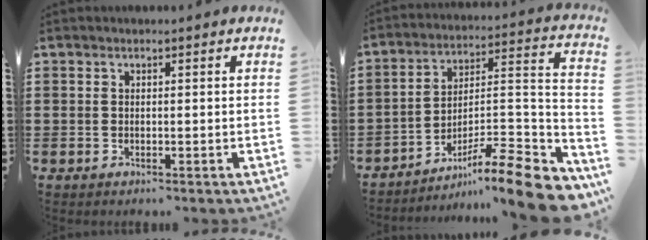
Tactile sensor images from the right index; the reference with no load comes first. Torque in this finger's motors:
{"motor_torque": [1.06, -0.64, 0.30, 0.02]}